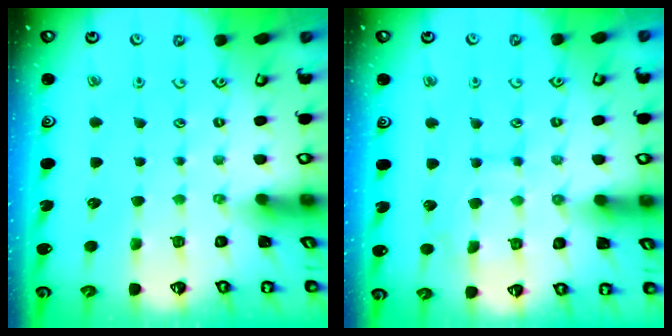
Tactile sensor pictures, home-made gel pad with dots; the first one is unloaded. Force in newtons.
{"total": 10.3, "press": 10.3, "slide": 0.8}